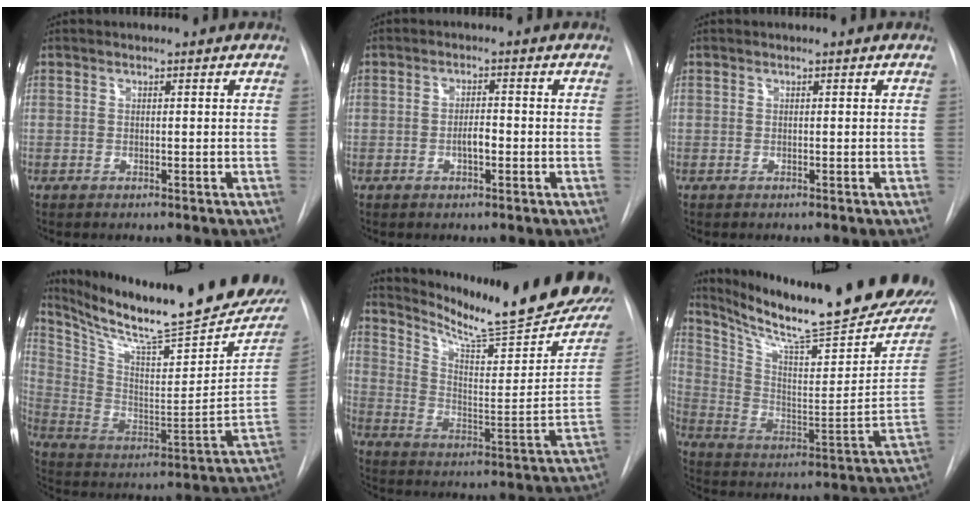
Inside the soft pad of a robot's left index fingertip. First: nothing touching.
{"total": 2.6, "force": [-1.4, 0.7, 2.0], "torque": [-0.034, -0.002, -0.023]}
{"total": 0.0}
{"total": 27.0, "force": [22.8, 4.3, 13.9], "torque": [-0.228, -0.069, 0.325]}
{"total": 25.6, "force": [21.3, 3.0, 13.9], "torque": [-0.213, -0.081, 0.284]}
{"total": 25.8, "force": [22.3, 1.9, 12.9], "torque": [-0.213, -0.090, 0.318]}